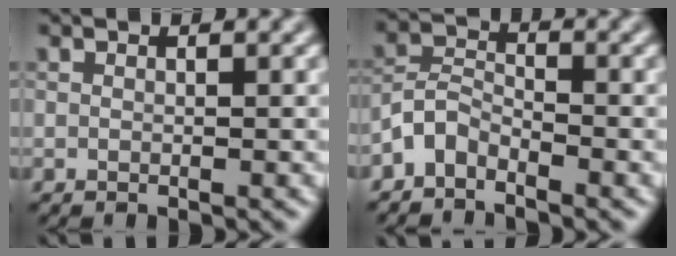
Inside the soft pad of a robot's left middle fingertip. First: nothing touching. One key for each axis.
{"total": 2.4, "fx": -2.0, "fy": 1.0, "fz": 0.9, "tx": -0.018, "ty": 0.010, "tz": -0.051}